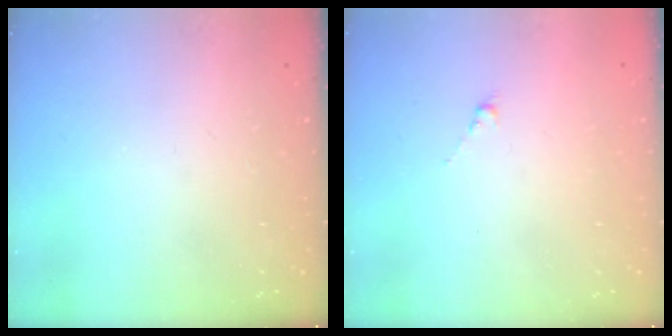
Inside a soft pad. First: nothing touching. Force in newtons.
{"total": 0.5, "press": 0.3, "slide": 0.4}